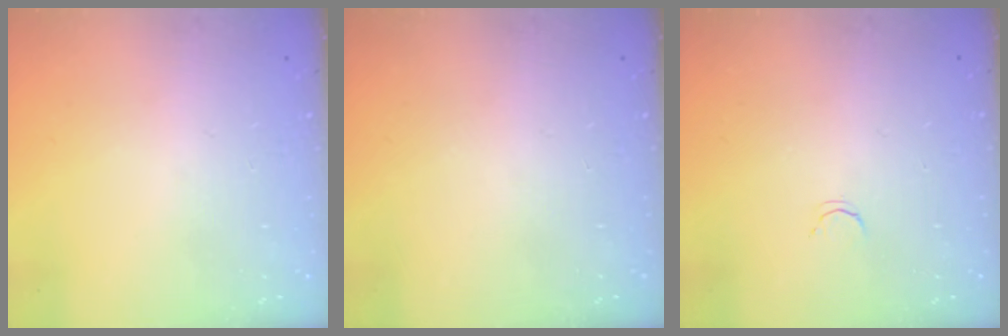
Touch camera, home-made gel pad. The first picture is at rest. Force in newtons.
{"total": 0.0}
{"total": 2.1, "press": 2.1, "slide": 0.4}